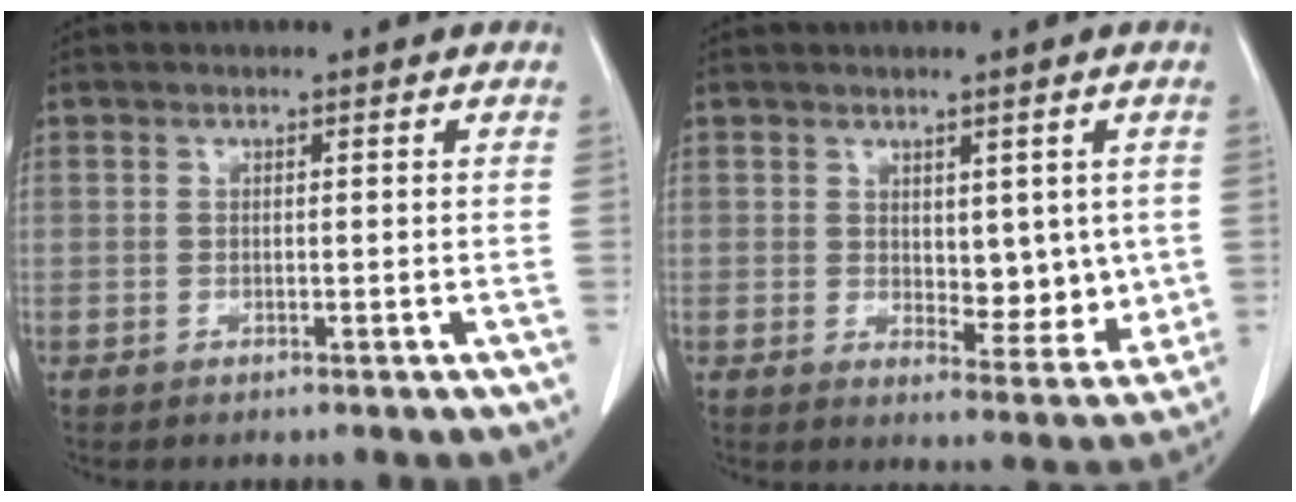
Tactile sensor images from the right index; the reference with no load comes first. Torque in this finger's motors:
{"motor_torque": [0.13, 0.17, 0.08, 0.02]}